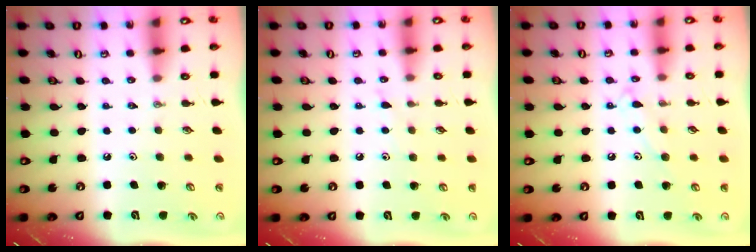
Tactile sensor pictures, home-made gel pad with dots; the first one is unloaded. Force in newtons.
{"total": 4.6, "press": 4.5, "slide": 0.5}
{"total": 8.0, "press": 8.0, "slide": 0.6}